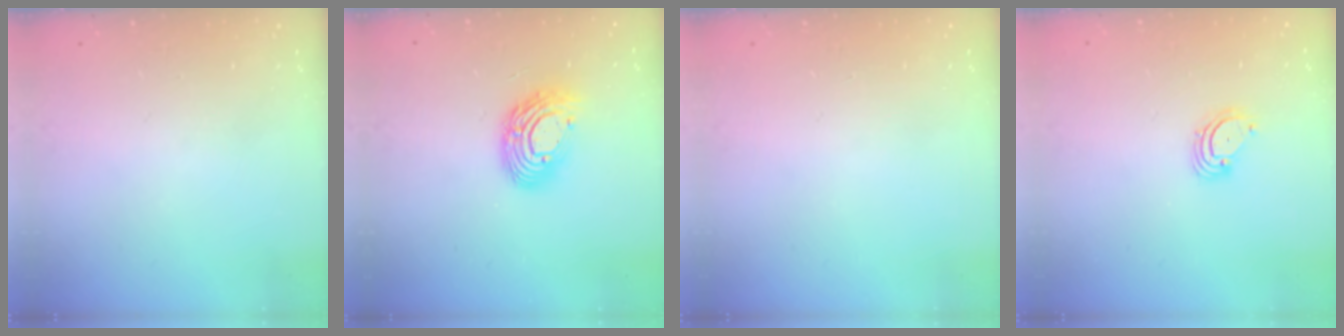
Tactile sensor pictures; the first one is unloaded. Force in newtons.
{"total": 12.4, "press": 12.4, "slide": 1.0}
{"total": 0.0}
{"total": 3.5, "press": 3.5, "slide": 0.4}